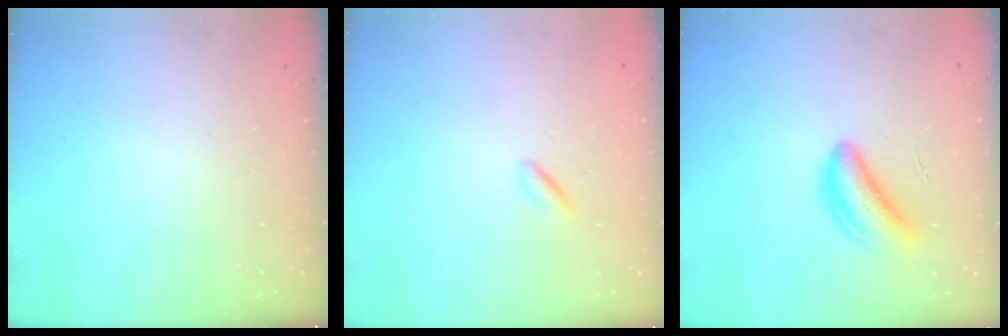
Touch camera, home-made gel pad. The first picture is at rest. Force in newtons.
{"total": 0.6, "press": 0.3, "slide": 0.5}
{"total": 5.6, "press": 5.5, "slide": 1.3}